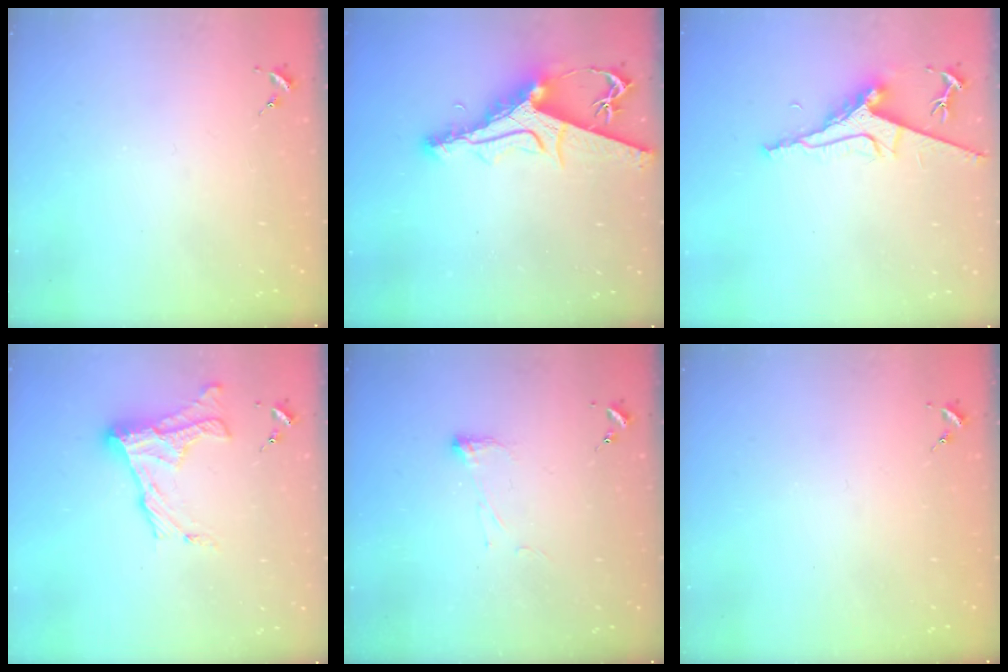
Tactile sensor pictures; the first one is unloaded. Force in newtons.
{"total": 12.9, "press": 12.8, "slide": 1.2}
{"total": 9.3, "press": 9.2, "slide": 1.3}
{"total": 14.7, "press": 14.7, "slide": 1.0}
{"total": 4.0, "press": 3.8, "slide": 0.9}
{"total": 0.0}